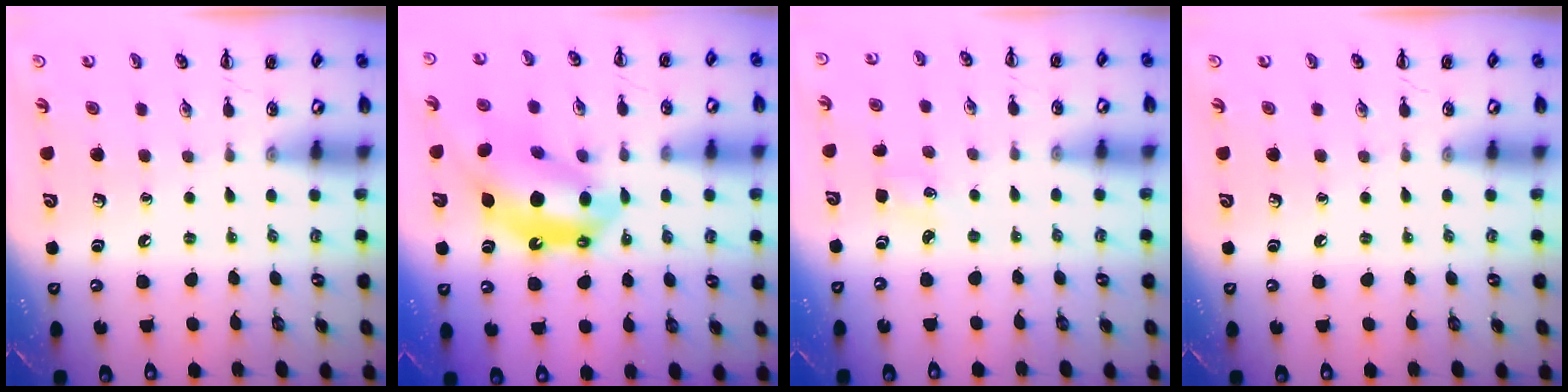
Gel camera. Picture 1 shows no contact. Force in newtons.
{"total": 14.2, "press": 13.7, "slide": 4.0}
{"total": 1.5, "press": 1.4, "slide": 0.4}
{"total": 0.0}